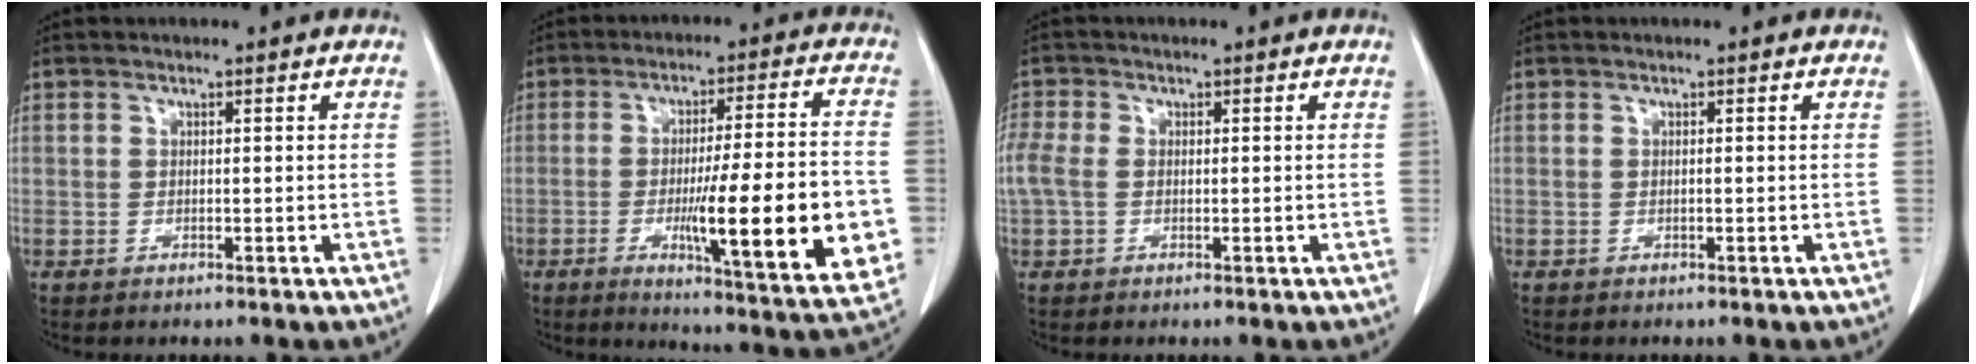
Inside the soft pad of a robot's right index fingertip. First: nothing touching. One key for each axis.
{"total": 20.5, "fx": -4.4, "fy": 1.5, "fz": 20.0, "tx": -0.245, "ty": -0.017, "tz": -0.058}
{"total": 4.8, "fx": 0.0, "fy": 3.5, "fz": 3.2, "tx": -0.109, "ty": 0.022, "tz": 0.002}
{"total": 0.0}